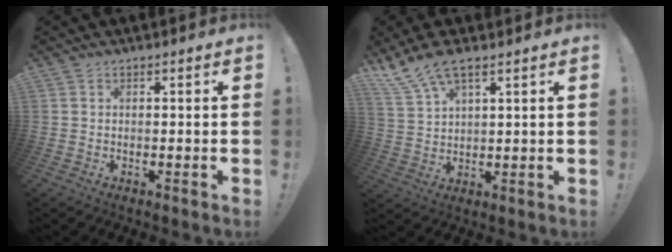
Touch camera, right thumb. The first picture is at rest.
{"total": 8.3, "force": [6.0, 2.5, 5.1], "torque": [-0.105, -0.026, 0.117]}